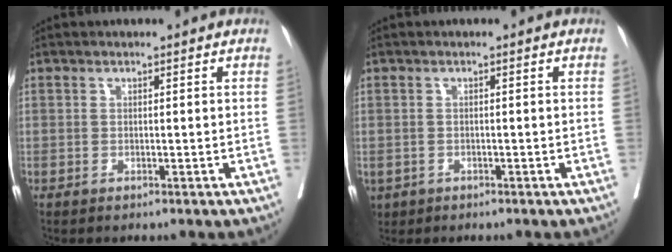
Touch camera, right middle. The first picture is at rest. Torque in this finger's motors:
{"motor_torque": [1.46, -0.68, 1.06, 0.21]}